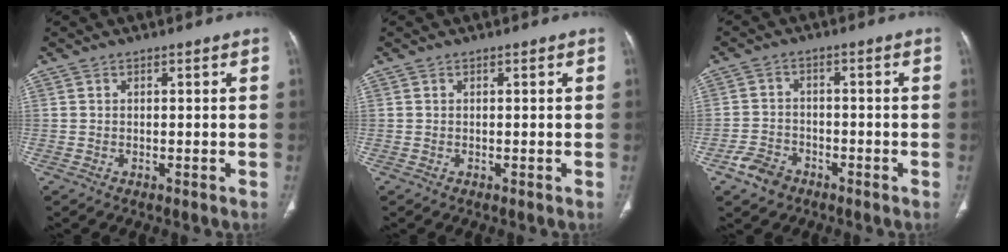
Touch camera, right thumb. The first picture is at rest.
{"total": 0.0}
{"total": 5.0, "force": [-3.2, 3.4, 1.7], "torque": [-0.028, 0.018, -0.055]}